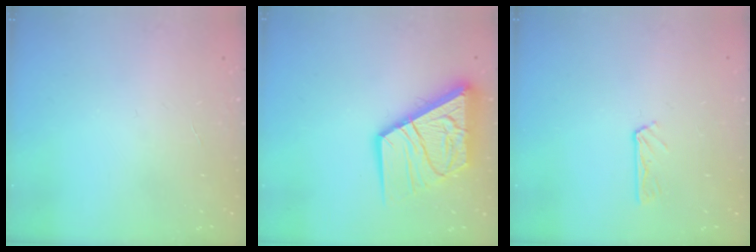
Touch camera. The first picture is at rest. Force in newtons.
{"total": 16.1, "press": 16.0, "slide": 1.8}
{"total": 2.6, "press": 2.6, "slide": 0.2}